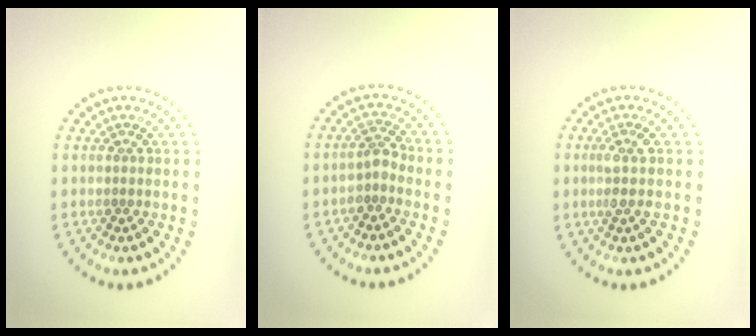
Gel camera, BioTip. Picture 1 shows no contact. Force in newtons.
{"total": 1.8, "press": 1.4, "slide": 1.1}
{"total": 1.9, "press": 1.6, "slide": 1.0}